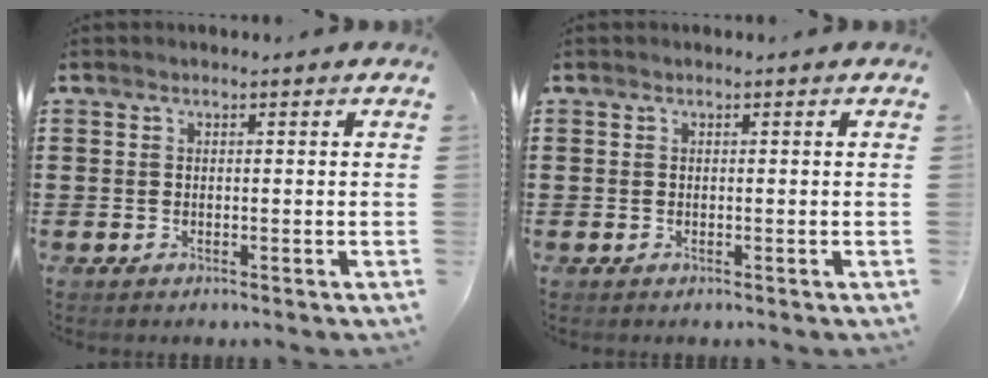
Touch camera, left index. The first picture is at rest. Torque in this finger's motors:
{"motor_torque": [-0.02, -0.01, 0.00, -0.01]}